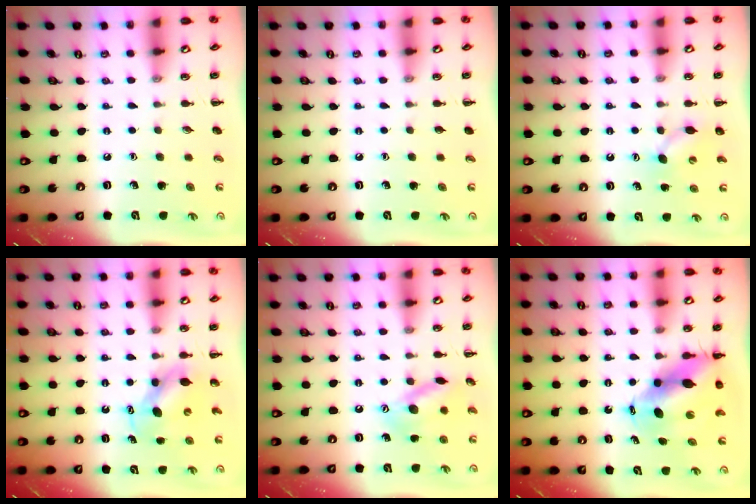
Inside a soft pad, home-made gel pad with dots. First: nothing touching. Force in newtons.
{"total": 0.0}
{"total": 5.2, "press": 5.1, "slide": 1.2}
{"total": 6.6, "press": 6.6, "slide": 0.7}
{"total": 13.4, "press": 13.2, "slide": 2.5}
{"total": 10.8, "press": 10.5, "slide": 2.6}